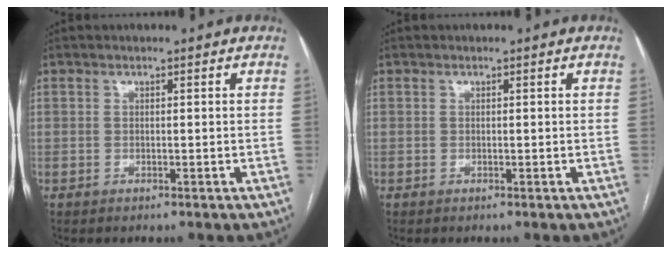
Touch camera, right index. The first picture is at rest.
{"total": 0.0}